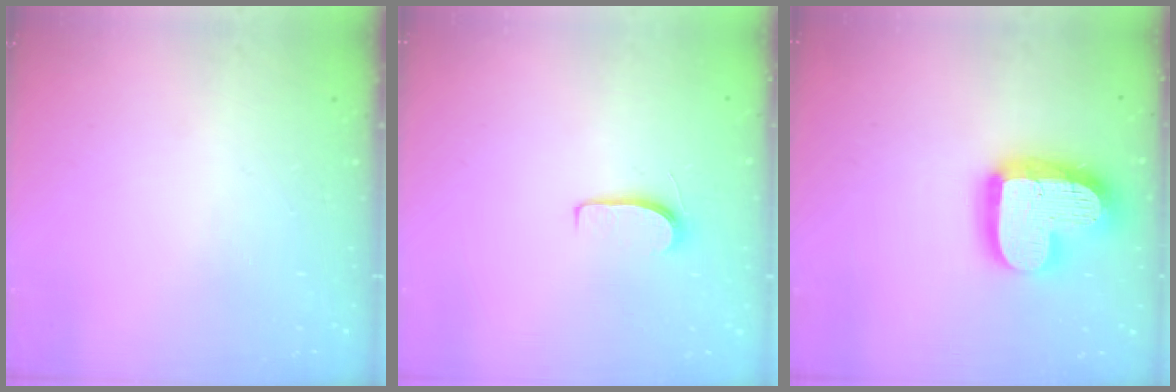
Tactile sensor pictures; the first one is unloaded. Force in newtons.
{"total": 5.4, "press": 5.4, "slide": 0.6}
{"total": 19.6, "press": 19.6, "slide": 1.5}